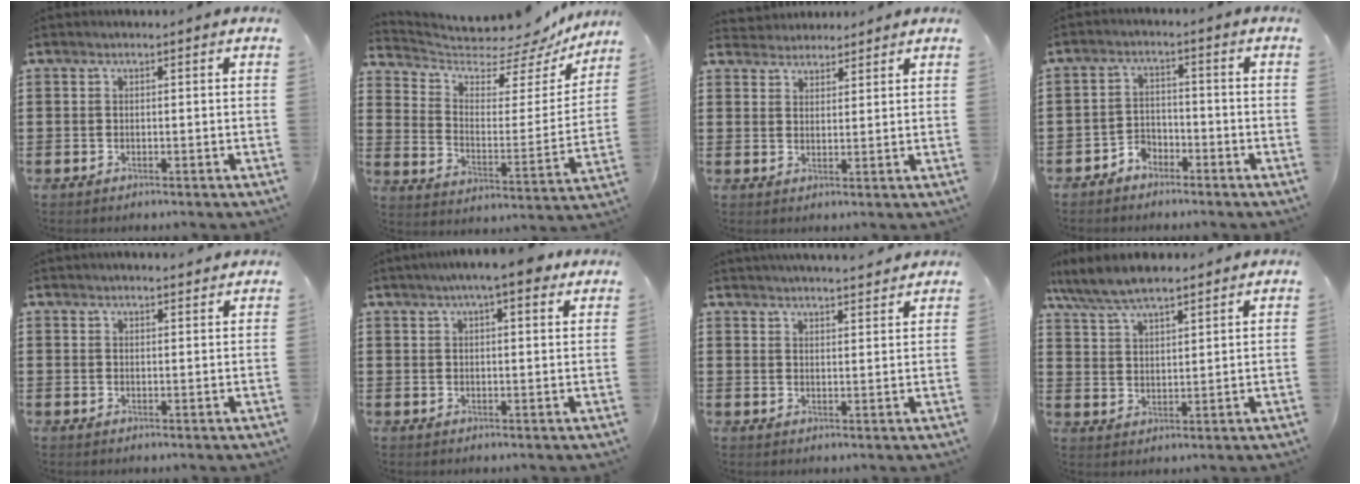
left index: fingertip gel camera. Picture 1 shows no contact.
{"total": 6.2, "force": [5.5, 1.9, 2.3], "torque": [-0.066, -0.045, 0.090]}
{"total": 2.8, "force": [2.7, 0.8, -0.5], "torque": [-0.001, -0.001, 0.052]}
{"total": 3.1, "force": [-2.8, 1.3, 0.2], "torque": [-0.013, 0.005, -0.060]}
{"total": 1.8, "force": [1.7, 0.5, 0.1], "torque": [-0.005, 0.002, 0.035]}
{"total": 5.6, "force": [3.9, 1.0, 4.0], "torque": [-0.069, 0.001, 0.064]}
{"total": 3.2, "force": [3.2, 0.1, 0.0], "torque": [-0.010, -0.013, 0.061]}
{"total": 7.1, "force": [6.3, 1.7, 2.8], "torque": [-0.076, -0.014, 0.117]}